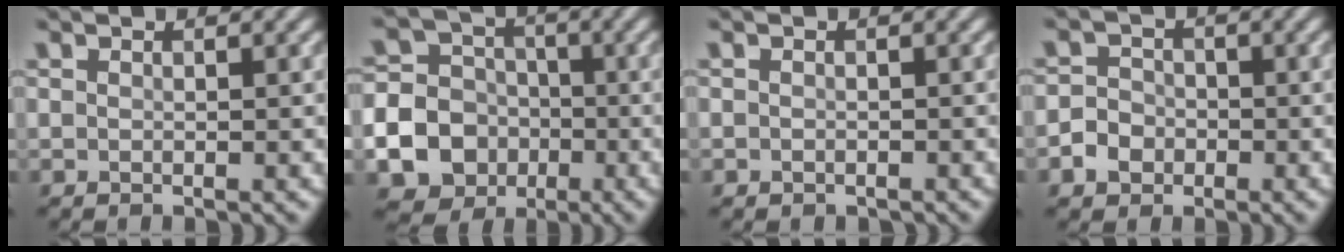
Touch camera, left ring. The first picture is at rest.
{"total": 20.4, "force": [-6.6, 18.9, 3.8], "torque": [-0.135, -0.053, -0.139]}
{"total": 0.5, "force": [-0.3, 0.4, 0.1], "torque": [0.002, -0.004, -0.005]}
{"total": 3.0, "force": [-1.2, 2.6, 1.0], "torque": [0.000, 0.001, -0.028]}